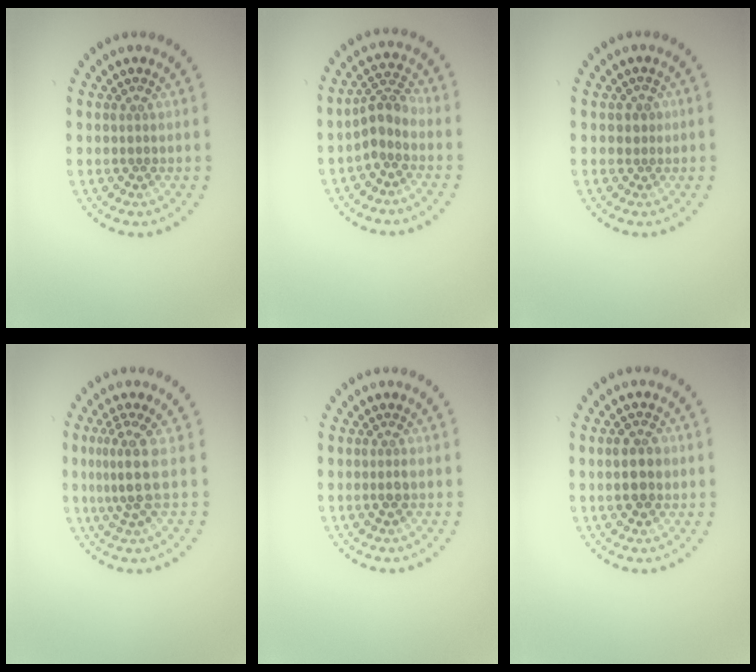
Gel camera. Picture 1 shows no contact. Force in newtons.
{"total": 2.7, "press": 2.1, "slide": 1.7}
{"total": 0.8, "press": 0.6, "slide": 0.5}
{"total": 3.0, "press": 2.1, "slide": 2.1}
{"total": 1.0, "press": 0.8, "slide": 0.5}
{"total": 2.5, "press": 2.5, "slide": 0.2}